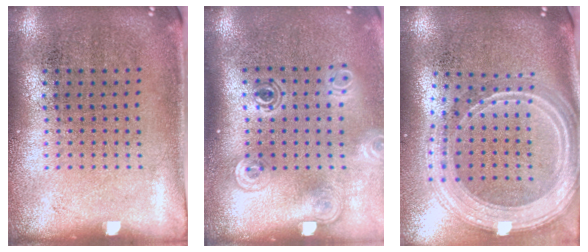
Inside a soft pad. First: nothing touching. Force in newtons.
{"total": 1.8, "press": 1.4, "slide": 1.2}
{"total": 2.9, "press": 2.4, "slide": 1.6}